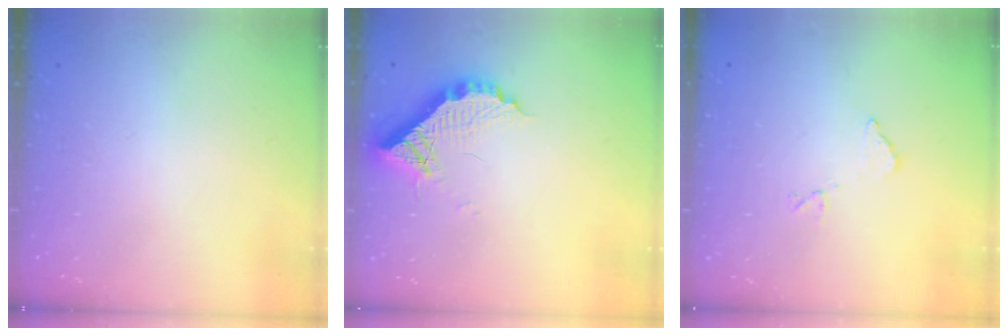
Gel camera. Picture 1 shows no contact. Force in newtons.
{"total": 10.6, "press": 10.5, "slide": 0.8}
{"total": 8.4, "press": 8.4, "slide": 0.4}